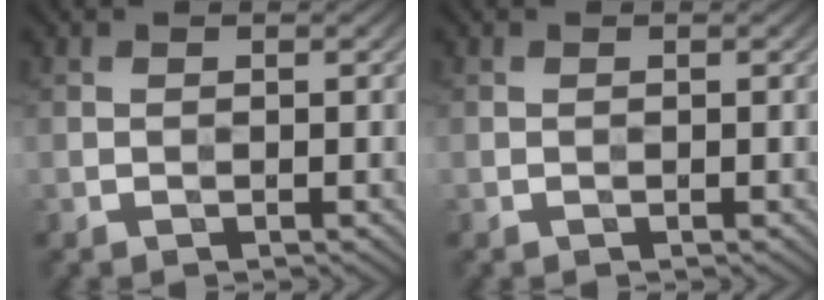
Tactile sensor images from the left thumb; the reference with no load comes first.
{"total": 0.0}